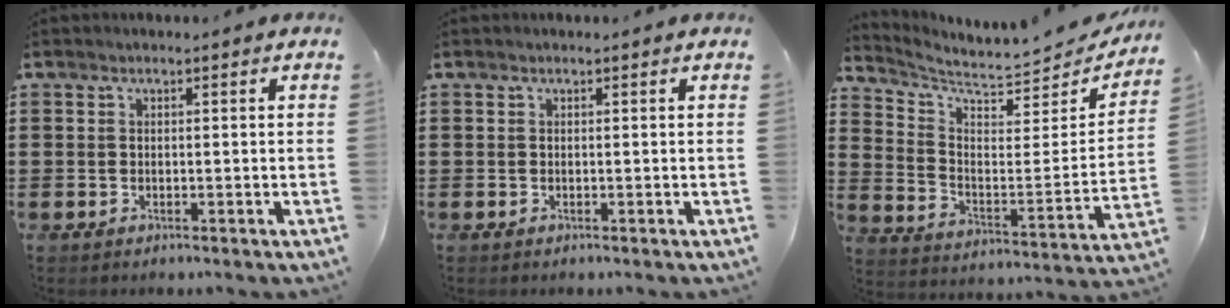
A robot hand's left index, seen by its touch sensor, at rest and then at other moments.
{"total": 0.0}
{"total": 5.4, "force": [5.0, 0.4, 2.0], "torque": [-0.067, -0.052, 0.080]}